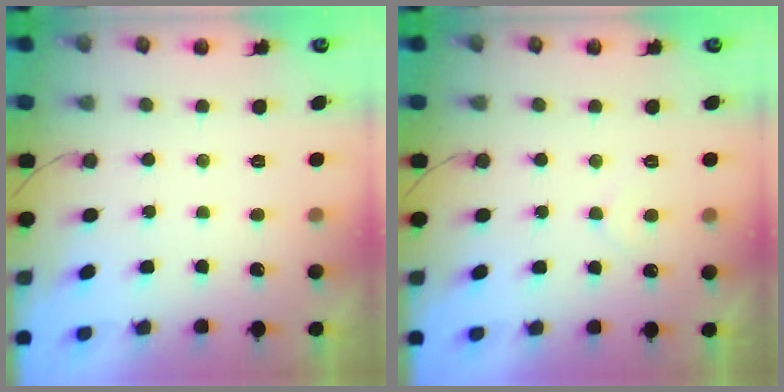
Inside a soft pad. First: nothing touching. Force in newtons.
{"total": 4.4, "press": 4.4, "slide": 0.3}